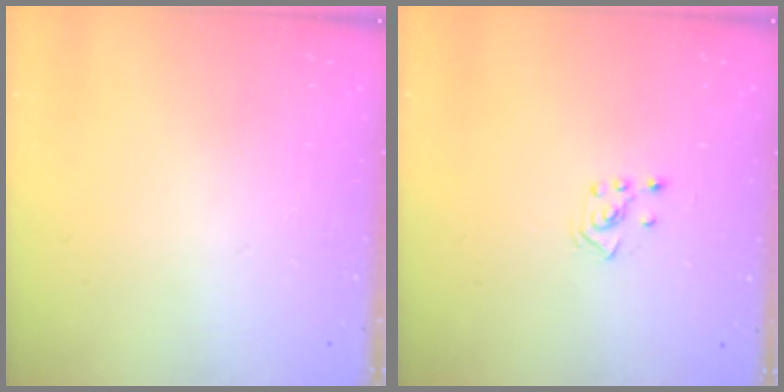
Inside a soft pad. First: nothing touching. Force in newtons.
{"total": 2.6, "press": 2.5, "slide": 0.6}